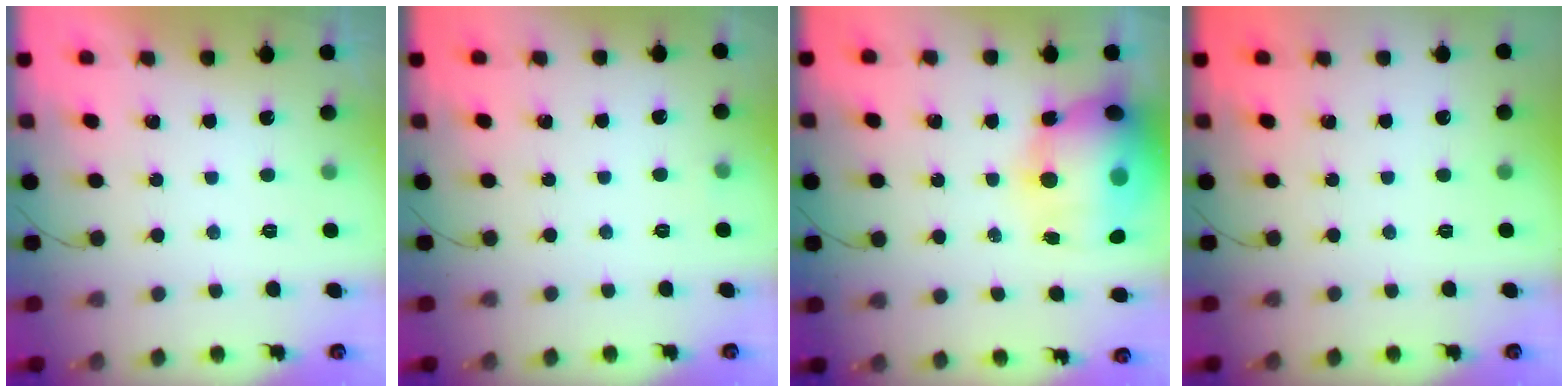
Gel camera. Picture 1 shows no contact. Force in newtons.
{"total": 2.7, "press": 2.0, "slide": 1.8}
{"total": 21.3, "press": 19.3, "slide": 8.9}
{"total": 0.0}